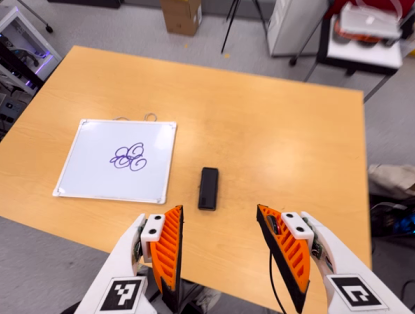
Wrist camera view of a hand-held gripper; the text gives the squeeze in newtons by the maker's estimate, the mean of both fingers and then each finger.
{"total": 0.0}